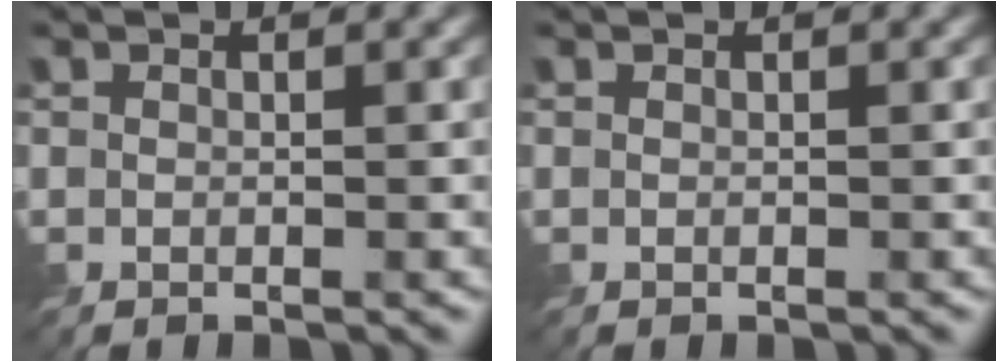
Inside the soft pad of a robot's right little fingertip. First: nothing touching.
{"total": 0.0}